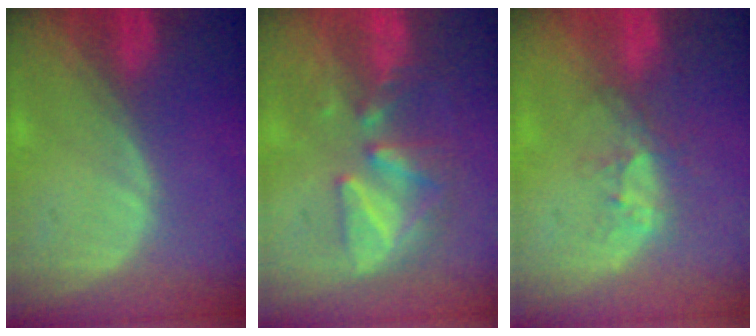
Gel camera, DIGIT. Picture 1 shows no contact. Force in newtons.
{"total": 7.7, "press": 7.3, "slide": 2.5}
{"total": 3.7, "press": 3.2, "slide": 1.9}